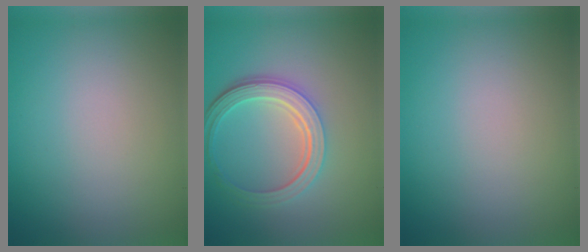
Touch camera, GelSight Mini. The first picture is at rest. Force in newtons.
{"total": 5.0, "press": 3.8, "slide": 3.2}
{"total": 0.0}